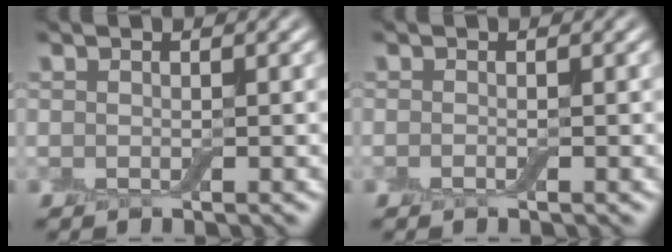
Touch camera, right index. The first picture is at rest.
{"total": 0.5, "force": [-0.4, 0.2, 0.3], "torque": [-0.007, -0.002, -0.009]}